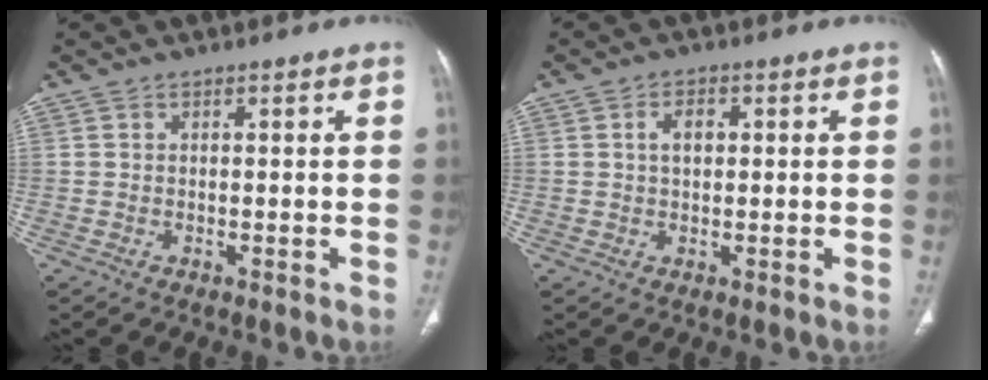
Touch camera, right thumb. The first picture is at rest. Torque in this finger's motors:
{"motor_torque": [0.03, 1.09, 0.49, -0.24, 0.18]}